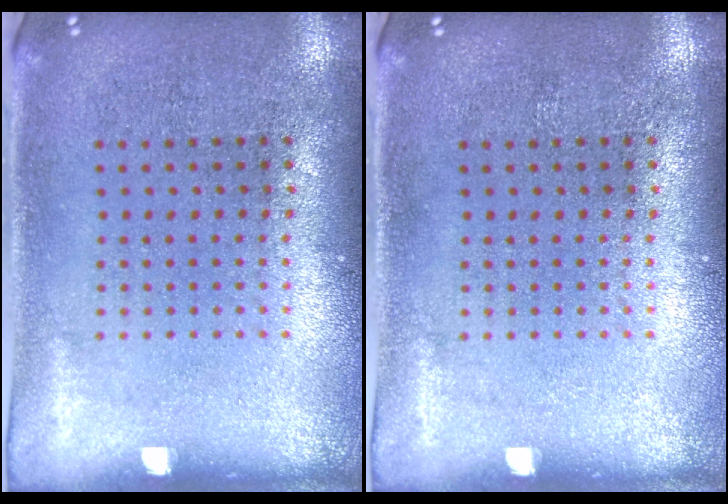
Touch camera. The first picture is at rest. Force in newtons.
{"total": 0.0}